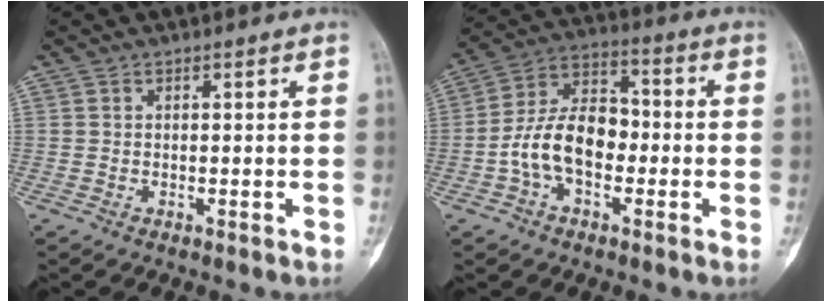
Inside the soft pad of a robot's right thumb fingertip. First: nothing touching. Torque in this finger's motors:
{"motor_torque": [1.67, 1.55, 1.02, -0.82, 0.26]}